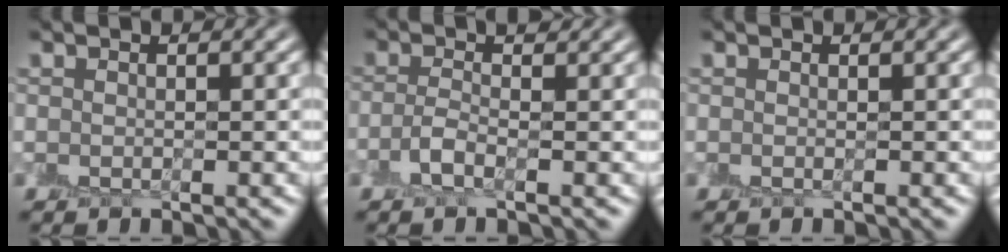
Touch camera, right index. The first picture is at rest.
{"total": 1.7, "force": [-0.5, 0.5, 1.6], "torque": [-0.040, 0.006, -0.013]}
{"total": 0.0}